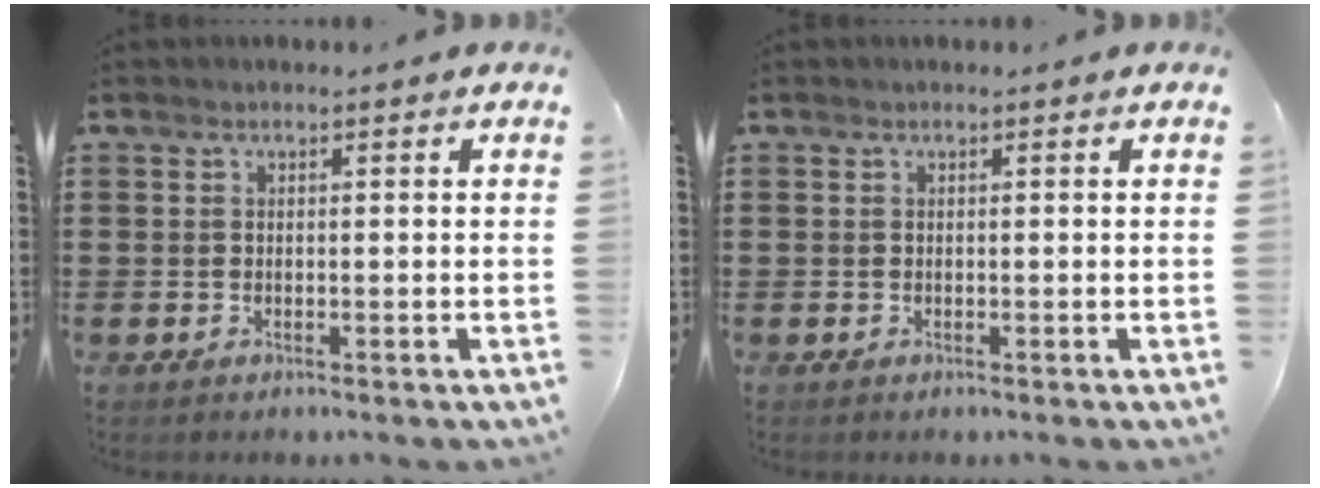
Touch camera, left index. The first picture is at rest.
{"total": 0.0}